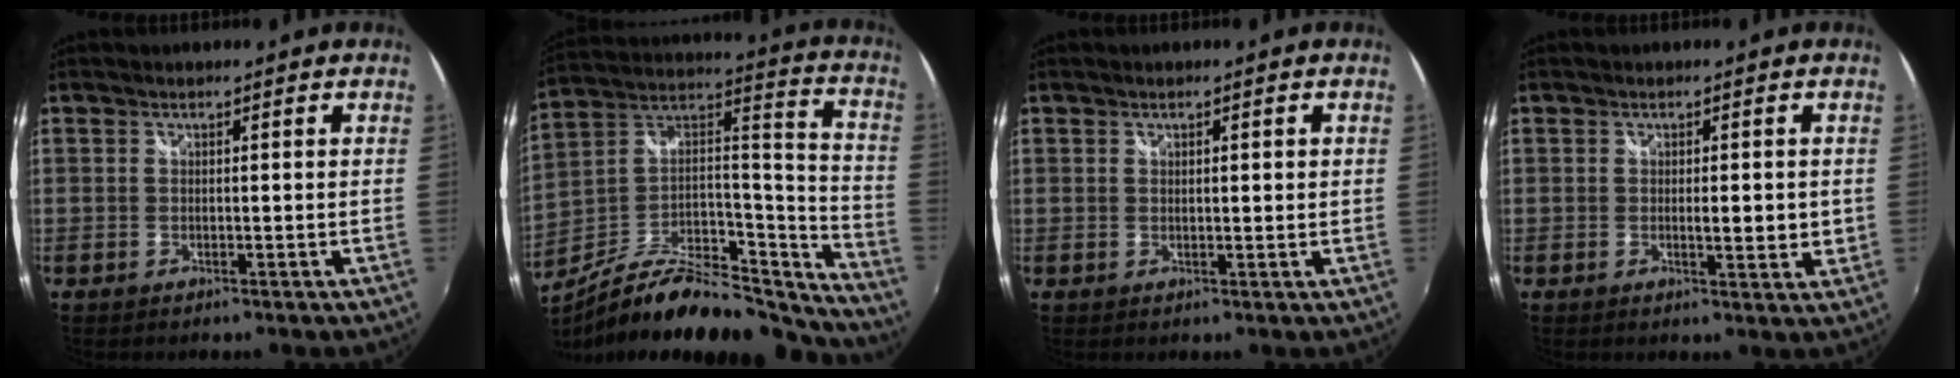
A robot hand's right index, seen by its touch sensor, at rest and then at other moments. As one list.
[{"total": 25.9, "force": [-21.0, 7.7, 12.9], "torque": [-0.189, 0.018, -0.340]}, {"total": 1.3, "force": [0.4, 0.4, 1.2], "torque": [-0.015, 0.004, 0.007]}, {"total": 3.4, "force": [0.1, 1.1, 3.2], "torque": [-0.049, -0.006, 0.004]}]